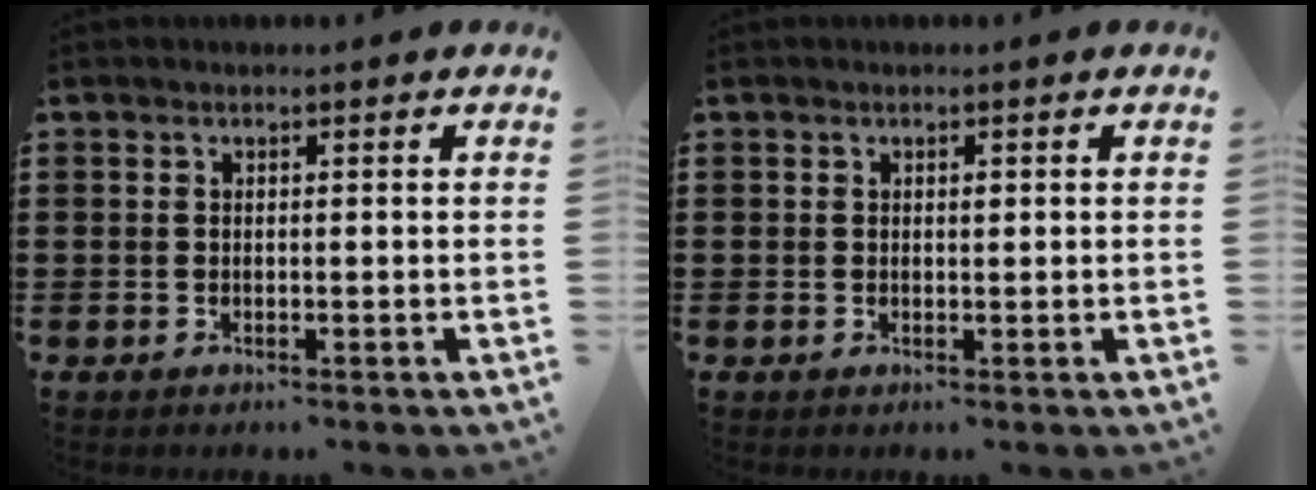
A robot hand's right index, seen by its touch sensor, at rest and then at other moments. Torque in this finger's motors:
{"motor_torque": [0.32, 0.05, 0.01, 0.01]}